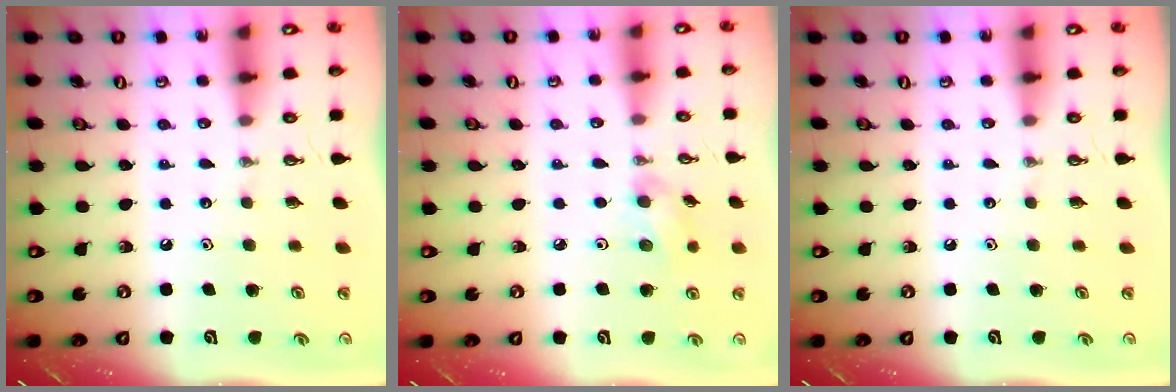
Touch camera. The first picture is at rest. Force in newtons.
{"total": 5.7, "press": 5.5, "slide": 1.6}
{"total": 0.0}